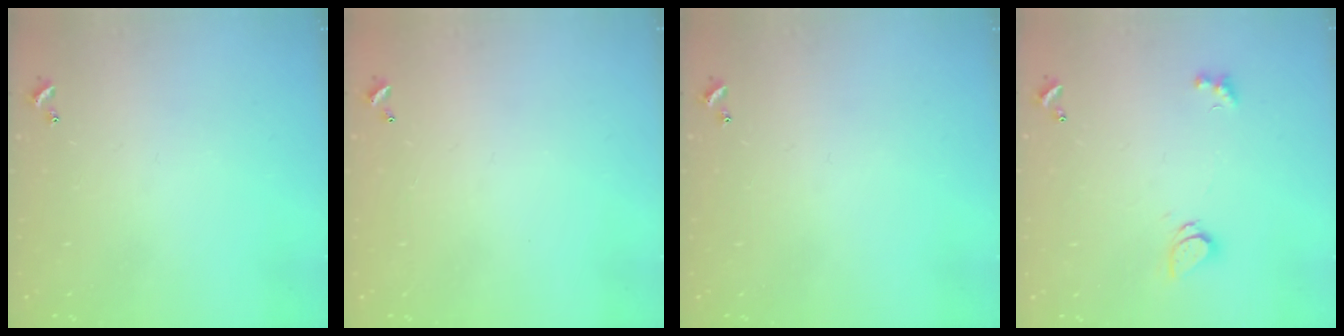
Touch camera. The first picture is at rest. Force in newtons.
{"total": 2.8, "press": 2.8, "slide": 0.1}
{"total": 0.0}
{"total": 1.6, "press": 1.6, "slide": 0.2}